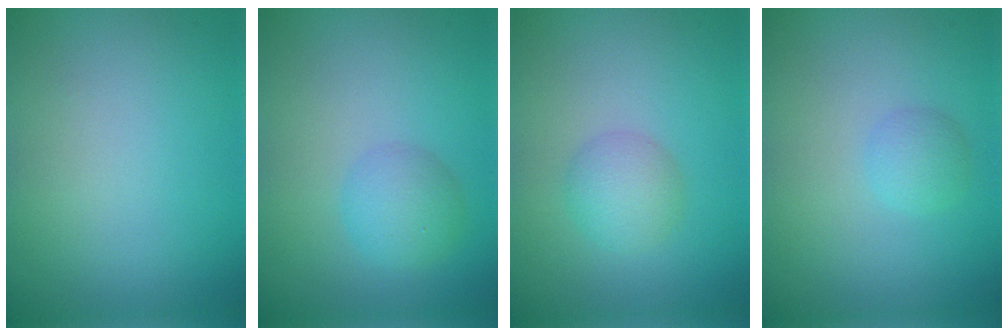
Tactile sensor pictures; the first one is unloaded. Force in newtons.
{"total": 2.6, "press": 2.6, "slide": 0.1}
{"total": 2.5, "press": 2.4, "slide": 0.2}
{"total": 1.5, "press": 1.5, "slide": 0.1}